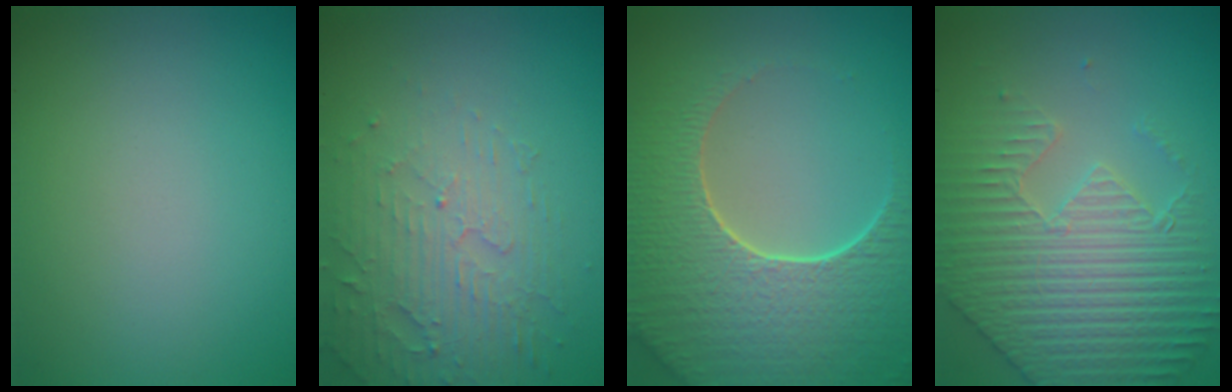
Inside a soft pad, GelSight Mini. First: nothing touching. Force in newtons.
{"total": 5.0, "press": 3.3, "slide": 3.7}
{"total": 8.4, "press": 6.4, "slide": 5.4}
{"total": 5.9, "press": 5.4, "slide": 2.5}